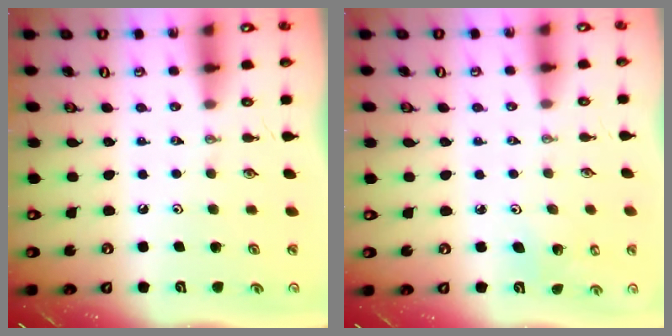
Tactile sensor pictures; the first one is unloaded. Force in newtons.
{"total": 4.2, "press": 4.1, "slide": 0.9}